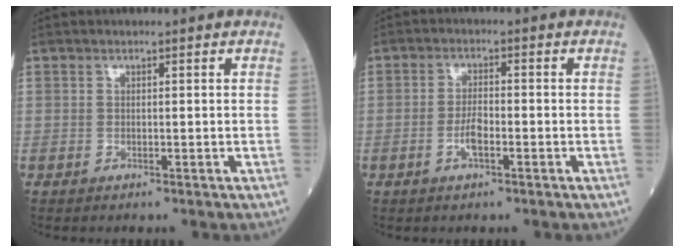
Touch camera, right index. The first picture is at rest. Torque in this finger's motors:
{"motor_torque": [0.05, -0.09, 0.06, 0.02]}